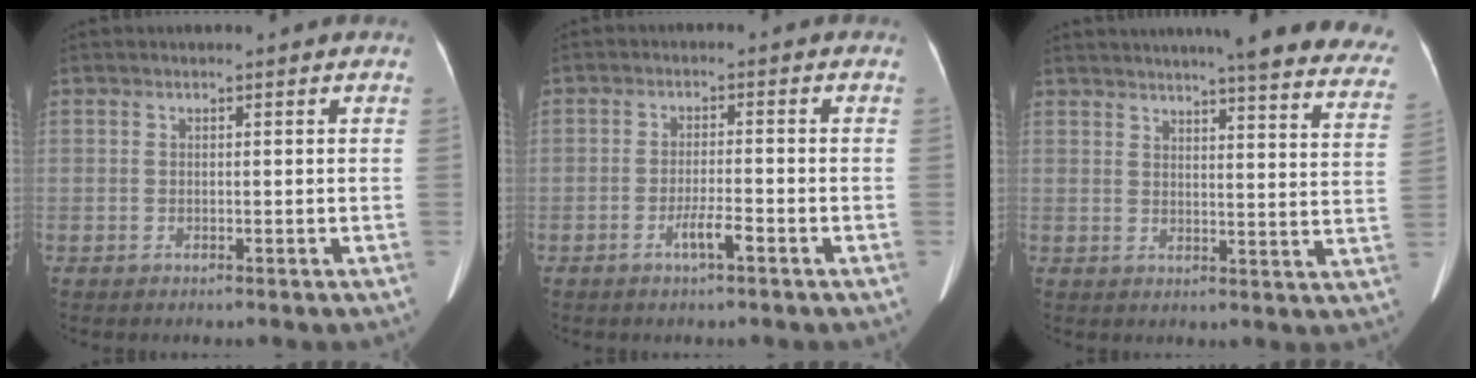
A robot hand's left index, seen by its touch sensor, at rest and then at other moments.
{"total": 3.2, "force": [-1.9, 0.1, 2.6], "torque": [-0.047, -0.002, -0.038]}
{"total": 27.9, "force": [24.7, 2.8, 12.7], "torque": [-0.158, -0.061, 0.275]}